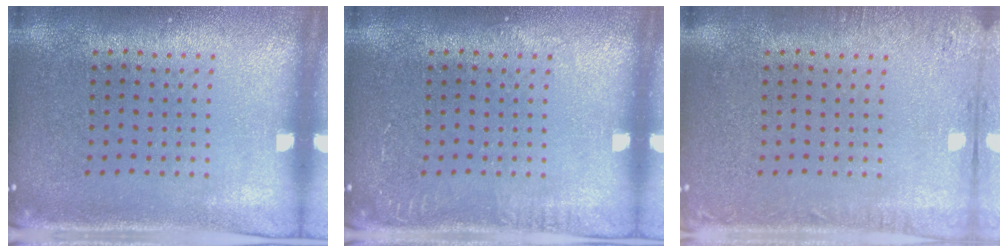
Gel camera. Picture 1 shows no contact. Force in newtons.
{"total": 1.0, "press": 0.9, "slide": 0.1}
{"total": 1.7, "press": 1.7, "slide": 0.2}